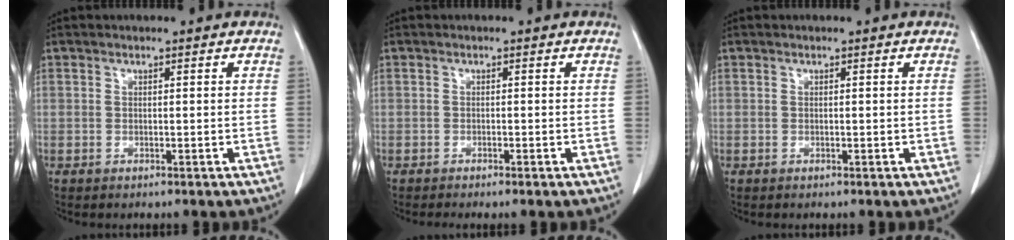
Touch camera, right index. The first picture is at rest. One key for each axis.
{"total": 1.3, "fx": -1.0, "fy": -0.1, "fz": 0.8, "tx": -0.014, "ty": -0.001, "tz": -0.016}
{"total": 0.0}